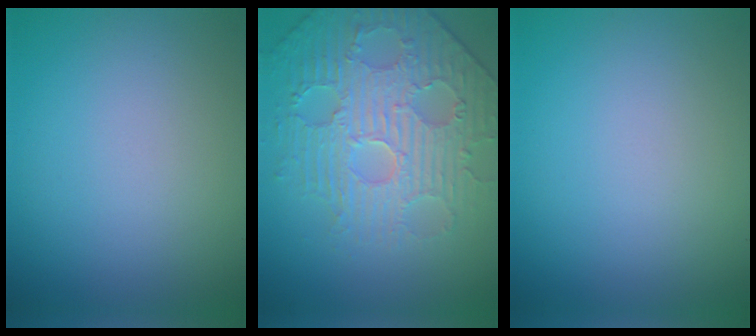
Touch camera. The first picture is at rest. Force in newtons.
{"total": 4.7, "press": 4.7, "slide": 0.2}
{"total": 0.0}